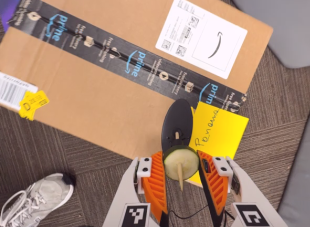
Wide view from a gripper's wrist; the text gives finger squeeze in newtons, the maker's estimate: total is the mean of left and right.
{"total": 9.7, "left": 9.9, "right": 9.5}